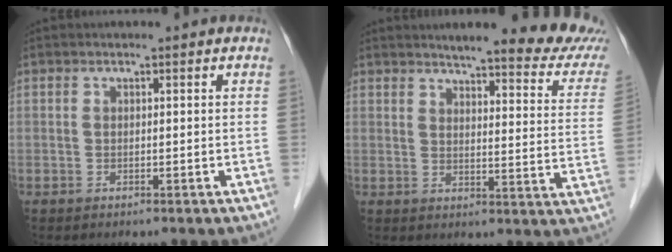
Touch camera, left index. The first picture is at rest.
{"total": 17.6, "force": [15.8, 1.7, 7.7], "torque": [-0.084, -0.049, 0.173]}